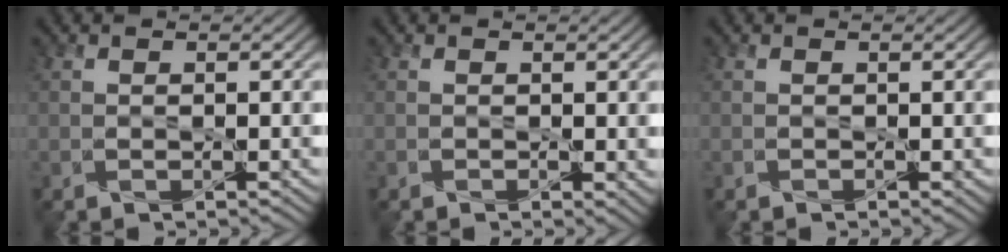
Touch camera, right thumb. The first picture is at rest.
{"total": 1.1, "force": [0.5, 0.7, 0.7], "torque": [-0.009, 0.000, 0.007]}
{"total": 0.0}